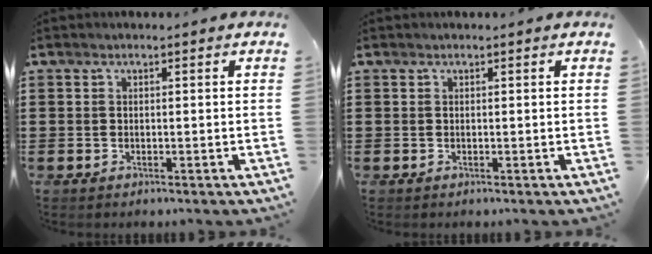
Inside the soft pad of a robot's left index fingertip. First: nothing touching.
{"total": 0.0}